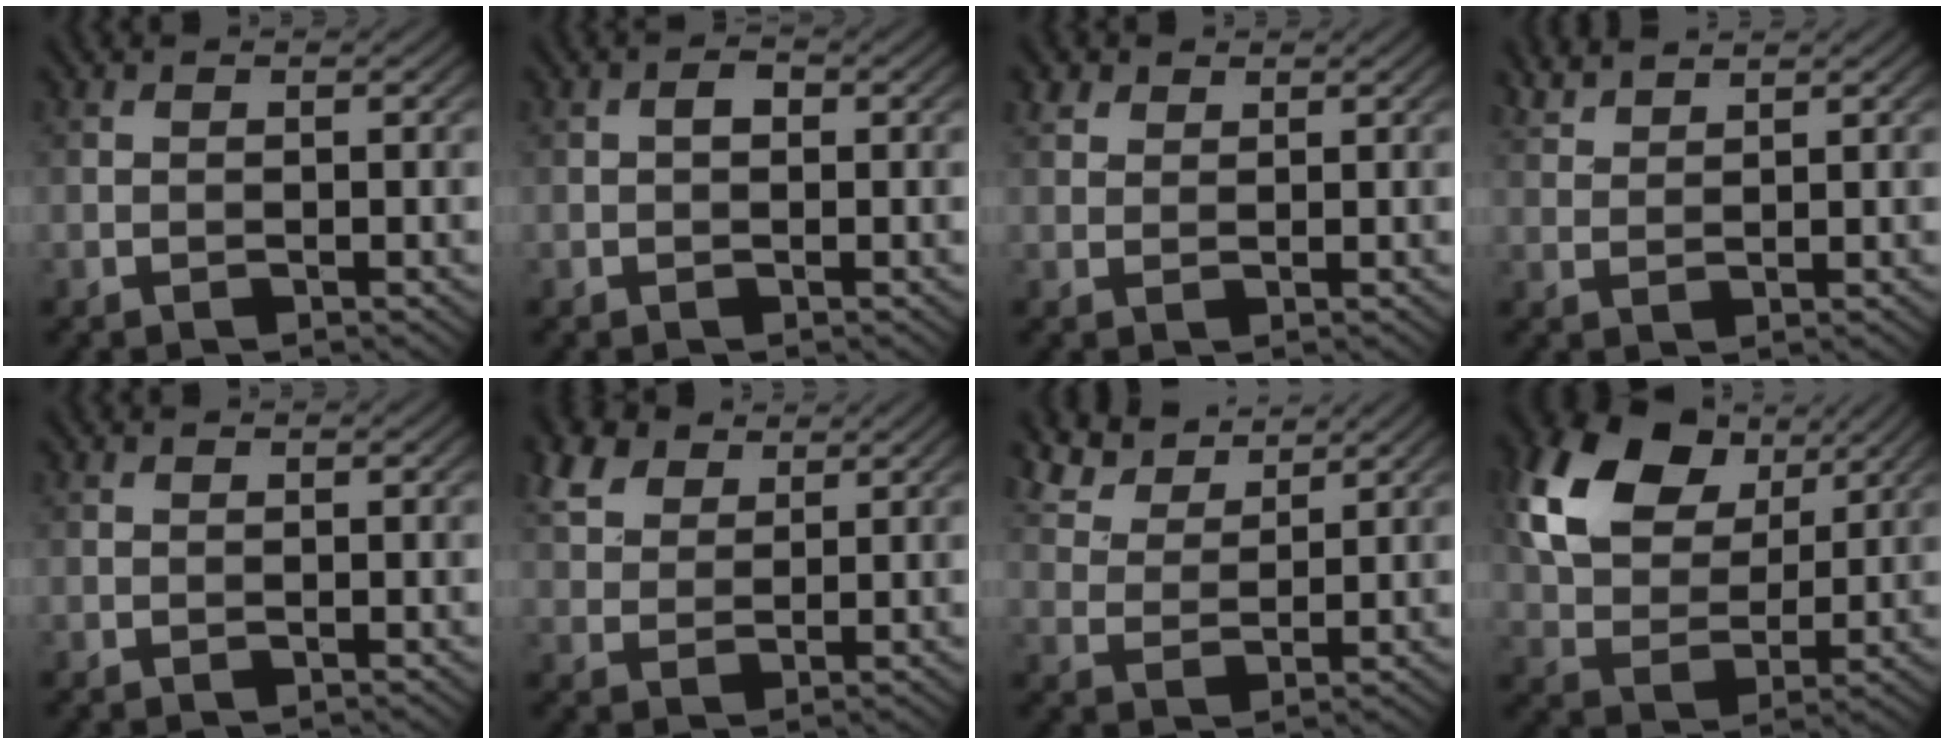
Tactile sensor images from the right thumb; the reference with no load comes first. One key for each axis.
{"total": 1.3, "fx": 0.1, "fy": 0.9, "fz": 0.9, "tx": -0.014, "ty": 0.002, "tz": -0.003}
{"total": 2.0, "fx": 1.4, "fy": 1.4, "fz": 0.6, "tx": -0.016, "ty": 0.006, "tz": 0.029}
{"total": 2.7, "fx": 2.5, "fy": 0.5, "fz": 0.9, "tx": -0.025, "ty": 0.005, "tz": 0.056}
{"total": 0.0}
{"total": 5.6, "fx": 3.5, "fy": 3.4, "fz": 2.7, "tx": -0.074, "ty": 0.012, "tz": 0.073}
{"total": 5.6, "fx": 4.6, "fy": 2.1, "fz": 2.4, "tx": -0.066, "ty": 0.009, "tz": 0.096}
{"total": 15.8, "fx": 7.3, "fy": 10.5, "fz": 9.3, "tx": -0.227, "ty": 0.032, "tz": 0.133}